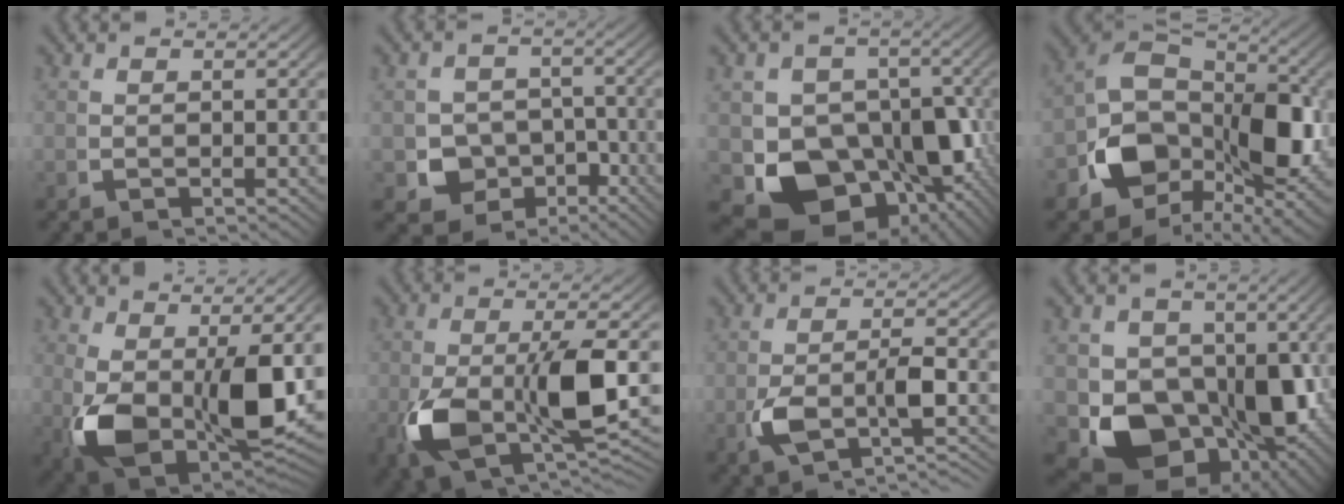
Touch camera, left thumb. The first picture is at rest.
{"total": 8.1, "force": [-3.7, 6.7, 2.7], "torque": [-0.047, -0.038, -0.055]}
{"total": 15.9, "force": [-4.0, 11.5, 10.2], "torque": [-0.214, -0.088, -0.031]}
{"total": 12.8, "force": [-2.0, 8.3, 9.5], "torque": [-0.195, -0.035, -0.031]}
{"total": 13.7, "force": [-2.4, 7.9, 10.9], "torque": [-0.237, -0.062, -0.005]}
{"total": 11.0, "force": [-2.2, 5.3, 9.3], "torque": [-0.204, -0.028, -0.024]}
{"total": 5.4, "force": [-3.0, 1.8, 4.2], "torque": [-0.091, -0.008, -0.045]}
{"total": 14.8, "force": [-2.5, 11.0, 9.5], "torque": [-0.201, -0.086, -0.010]}